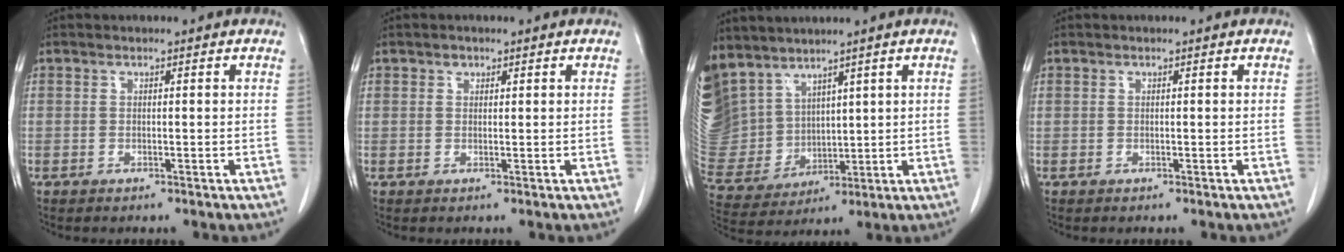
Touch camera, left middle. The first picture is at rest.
{"total": 0.8, "force": [0.6, 0.6, 0.2], "torque": [0.000, -0.003, 0.008]}
{"total": 16.0, "force": [11.7, 9.6, 5.4], "torque": [-0.165, 0.016, 0.254]}
{"total": 0.0}